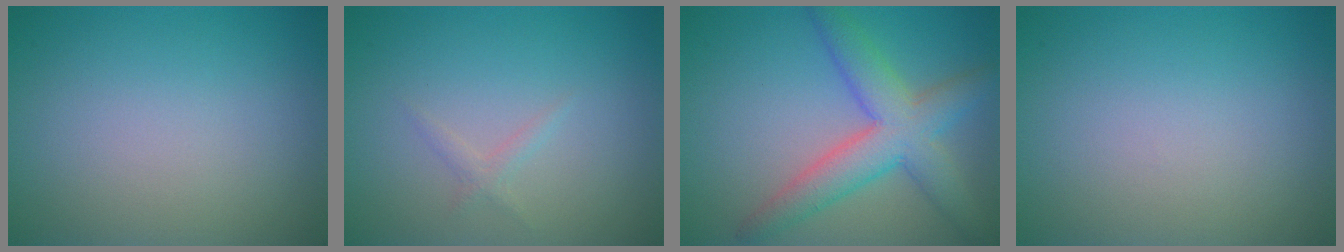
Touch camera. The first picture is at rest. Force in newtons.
{"total": 0.9, "press": 0.9, "slide": 0.0}
{"total": 6.0, "press": 6.0, "slide": 0.2}
{"total": 0.0}